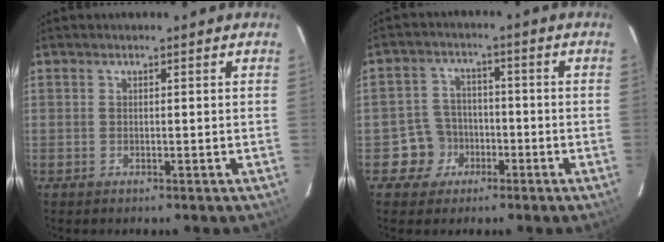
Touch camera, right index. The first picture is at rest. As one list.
[{"total": 6.1, "force": [-2.7, 5.5, 0.3], "torque": [-0.015, 0.028, -0.040]}]